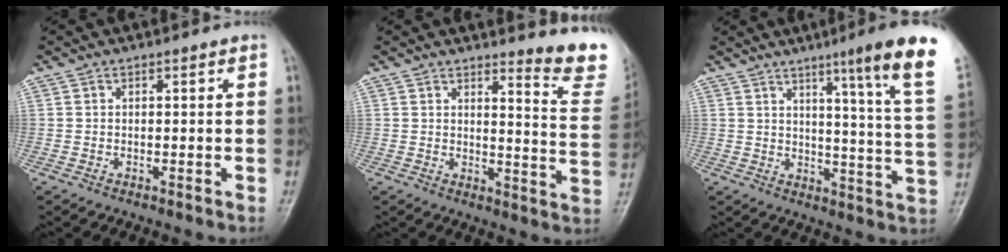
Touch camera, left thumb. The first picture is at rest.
{"total": 11.0, "force": [9.4, 1.8, 5.3], "torque": [-0.038, -0.100, 0.096]}
{"total": 16.3, "force": [9.6, -0.5, 13.2], "torque": [-0.172, -0.058, 0.115]}